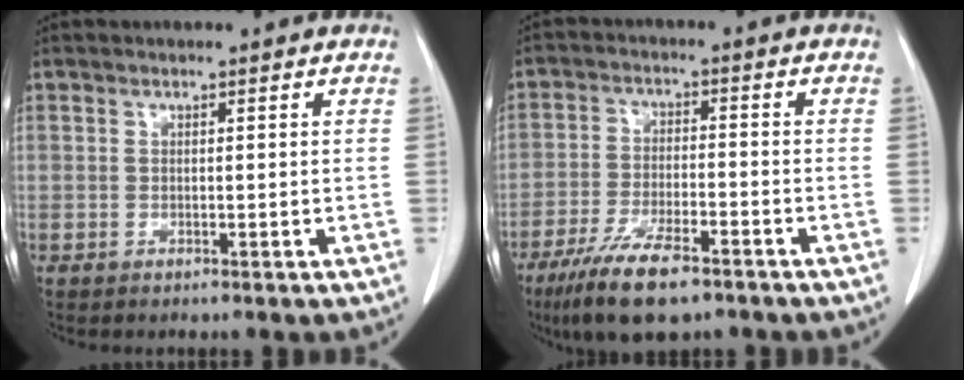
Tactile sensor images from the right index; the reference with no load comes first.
{"total": 10.8, "force": [-7.4, 2.6, 7.4], "torque": [-0.137, -0.020, -0.127]}